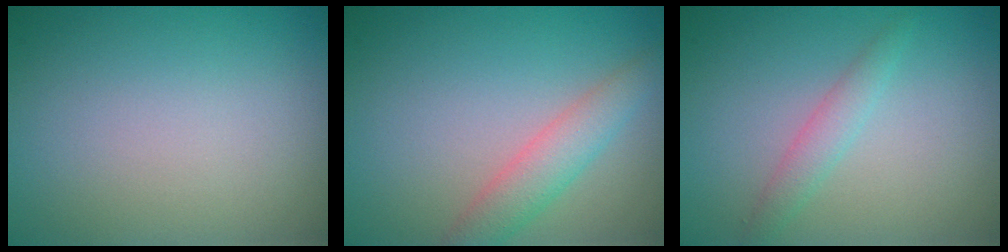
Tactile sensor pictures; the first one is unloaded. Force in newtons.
{"total": 2.9, "press": 2.9, "slide": 0.1}
{"total": 1.7, "press": 1.7, "slide": 0.1}